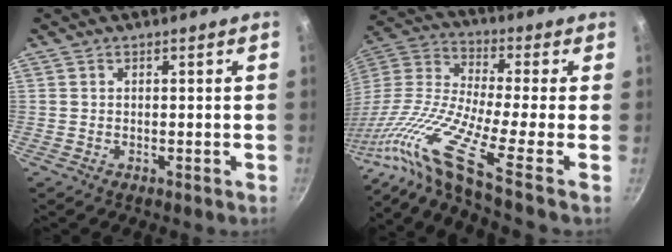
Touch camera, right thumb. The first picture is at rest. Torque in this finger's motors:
{"motor_torque": [1.31, 0.60, 1.19, -1.32, 0.15]}